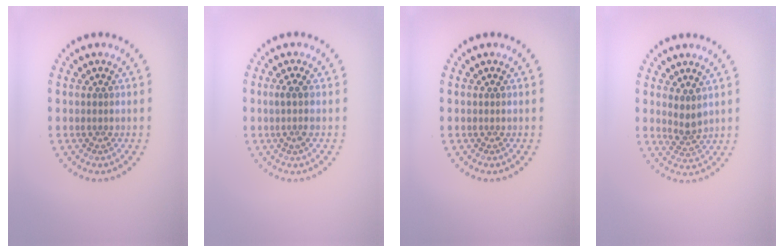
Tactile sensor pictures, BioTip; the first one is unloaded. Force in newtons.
{"total": 1.5, "press": 1.2, "slide": 0.8}
{"total": 0.0}
{"total": 1.9, "press": 1.5, "slide": 1.2}